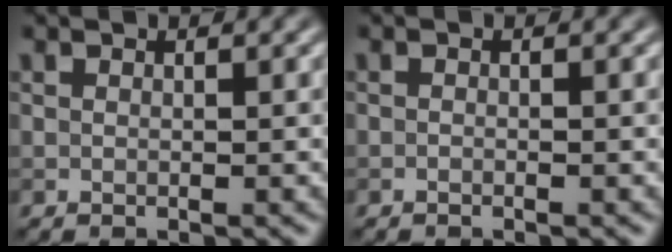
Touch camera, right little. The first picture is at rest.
{"total": 0.8, "force": [-0.7, -0.2, 0.0], "torque": [0.001, -0.002, -0.012]}